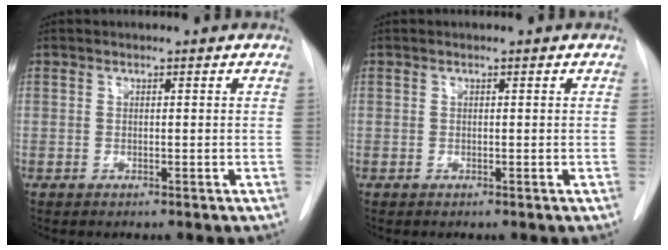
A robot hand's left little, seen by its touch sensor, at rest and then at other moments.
{"total": 0.0}